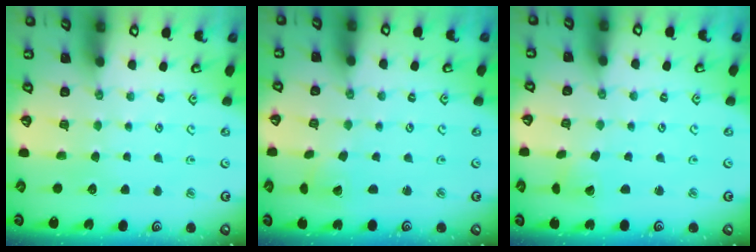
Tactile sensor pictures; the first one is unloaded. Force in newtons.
{"total": 2.0, "press": 2.0, "slide": 0.3}
{"total": 2.6, "press": 2.6, "slide": 0.3}